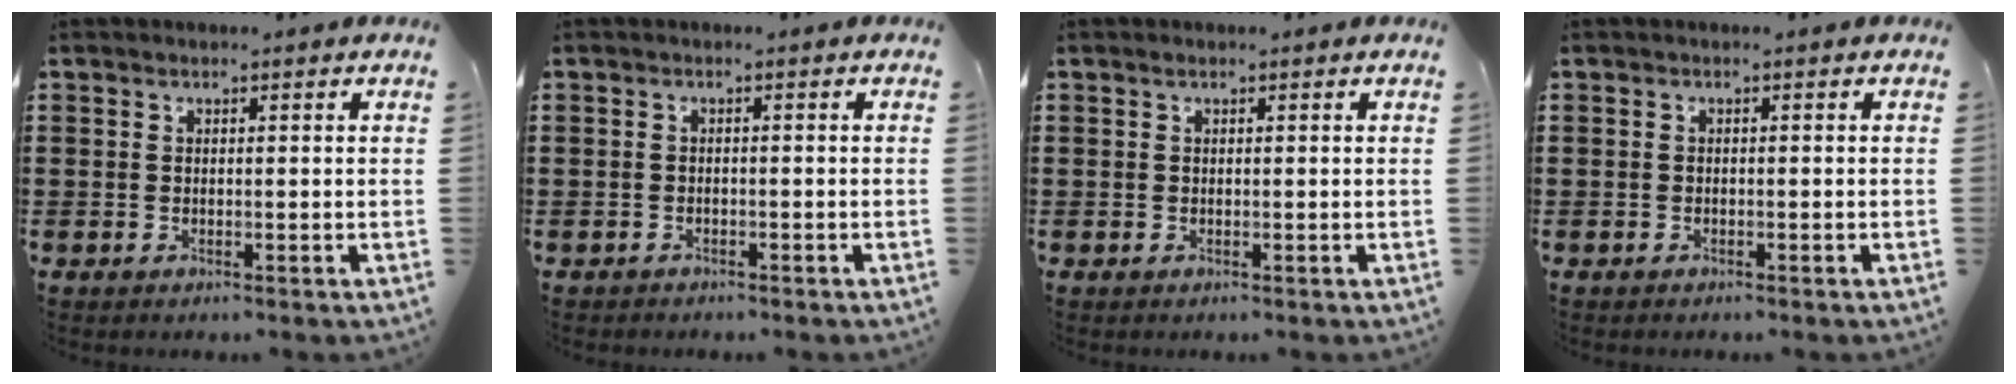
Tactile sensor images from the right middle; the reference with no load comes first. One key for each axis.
{"total": 0.6, "fx": -0.6, "fy": 0.1, "fz": 0.0, "tx": 0.000, "ty": 0.001, "tz": -0.013}
{"total": 0.0}
{"total": 0.0}